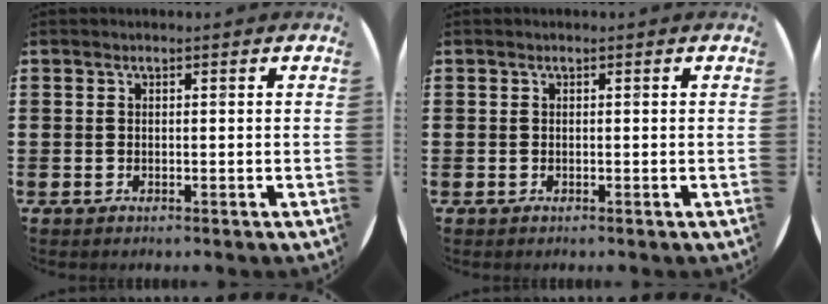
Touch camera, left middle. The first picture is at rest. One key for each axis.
{"total": 0.0}